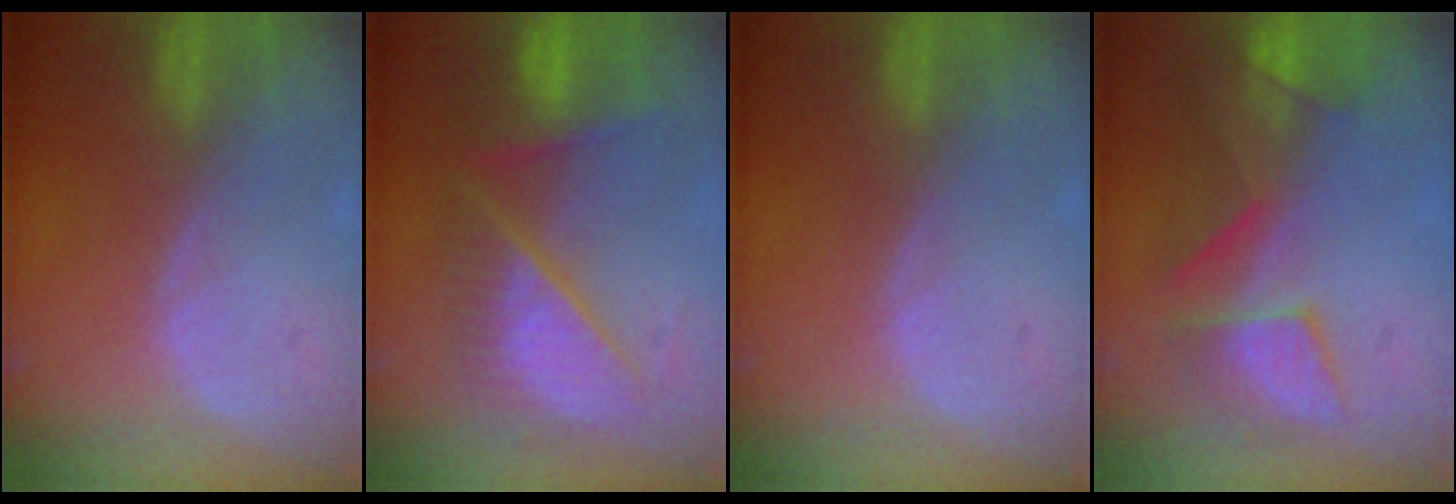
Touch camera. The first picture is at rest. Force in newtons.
{"total": 10.4, "press": 10.3, "slide": 1.4}
{"total": 0.0}
{"total": 8.0, "press": 7.8, "slide": 1.8}